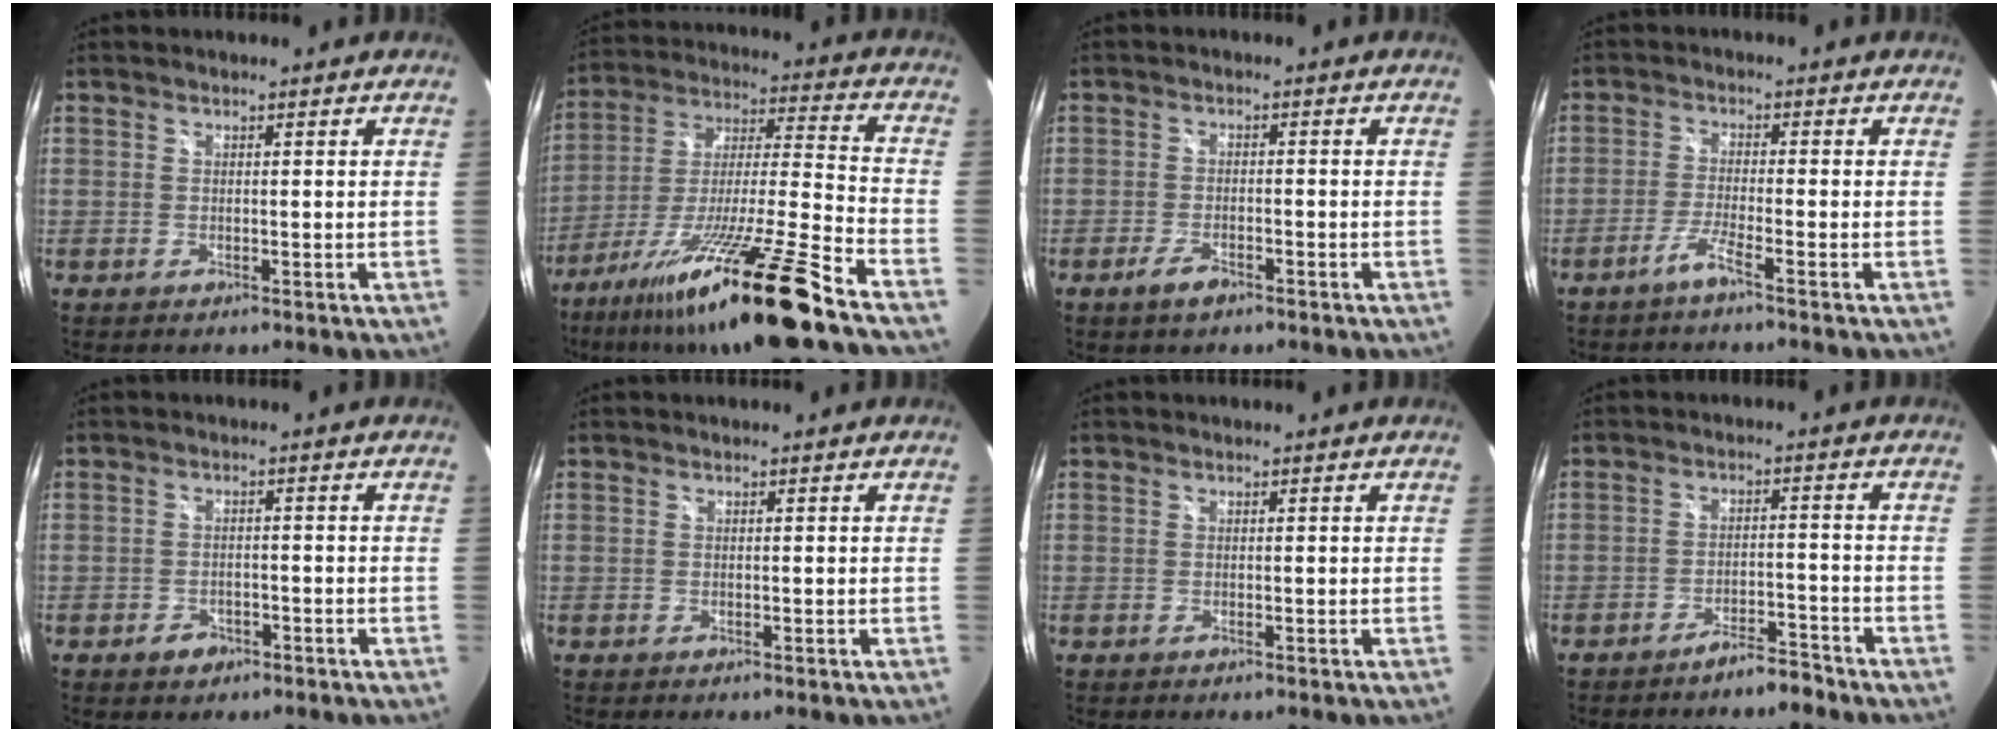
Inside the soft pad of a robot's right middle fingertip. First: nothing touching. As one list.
[{"total": 22.0, "force": [-15.7, -1.4, 15.3], "torque": [-0.269, -0.039, -0.269]}, {"total": 3.2, "force": [-2.2, 1.0, 2.1], "torque": [-0.053, -0.004, -0.043]}, {"total": 3.1, "force": [-2.4, -0.7, 1.9], "torque": [-0.053, -0.002, -0.049]}, {"total": 2.8, "force": [-1.7, 2.0, 1.1], "torque": [-0.024, 0.001, -0.024]}, {"total": 0.0}, {"total": 0.0}, {"total": 4.1, "force": [-3.7, 0.7, 1.5], "torque": [-0.037, 0.004, -0.055]}]